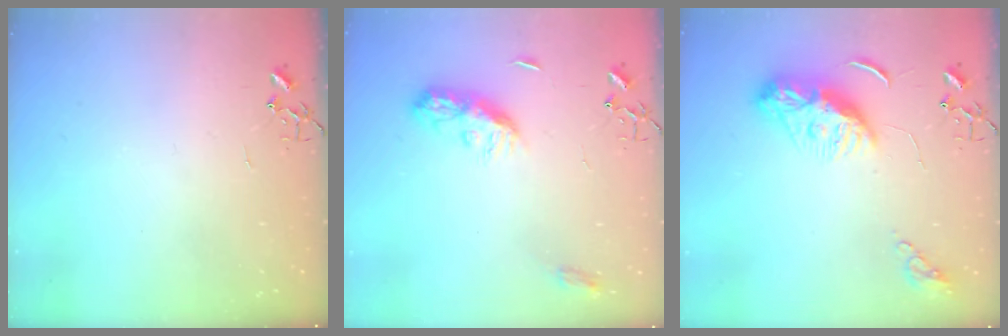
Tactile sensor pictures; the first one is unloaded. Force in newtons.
{"total": 9.9, "press": 9.9, "slide": 0.2}
{"total": 9.9, "press": 9.8, "slide": 1.1}